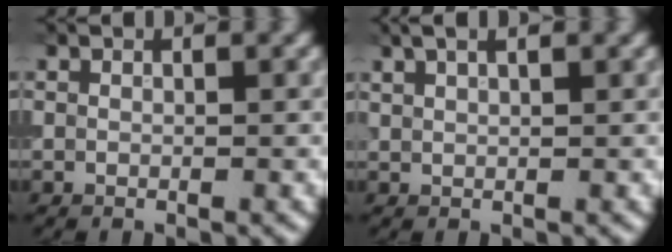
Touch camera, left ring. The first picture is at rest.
{"total": 3.5, "force": [2.3, 1.4, 2.3], "torque": [-0.022, 0.016, 0.017]}